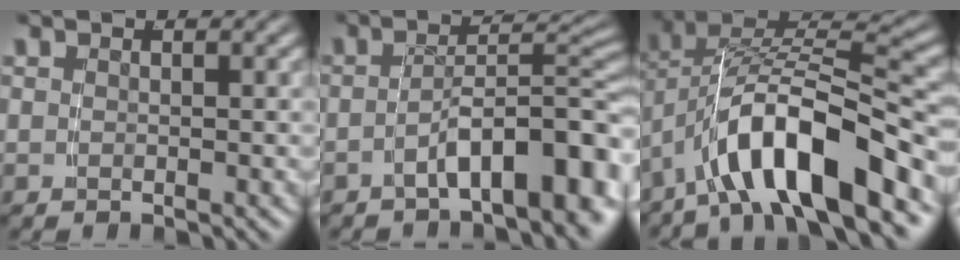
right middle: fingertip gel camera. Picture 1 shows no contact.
{"total": 7.9, "force": [-5.1, 1.8, 5.7], "torque": [-0.058, 0.007, -0.075]}
{"total": 10.0, "force": [-2.6, 5.6, 7.8], "torque": [-0.154, -0.008, -0.039]}